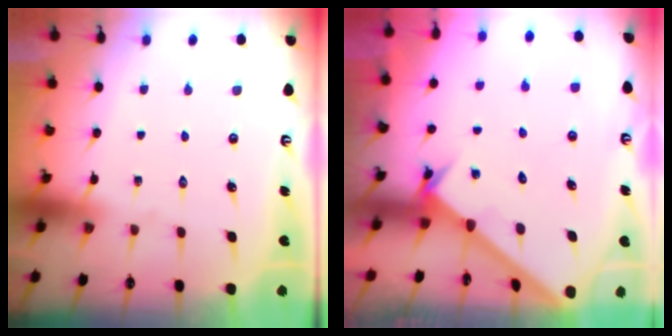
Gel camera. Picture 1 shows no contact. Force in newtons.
{"total": 2.2, "press": 2.2, "slide": 0.2}